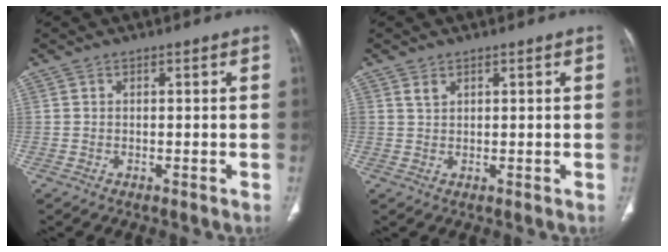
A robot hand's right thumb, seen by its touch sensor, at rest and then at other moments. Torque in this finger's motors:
{"motor_torque": [0.96, 3.97, 0.34, 0.13, 0.33]}